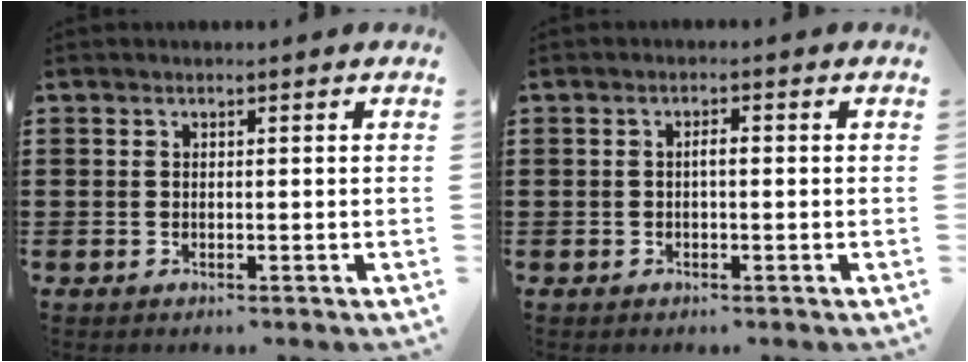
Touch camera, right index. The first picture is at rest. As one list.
[{"total": 1.4, "force": [-0.2, 0.3, 1.3], "torque": [-0.024, 0.002, -0.005]}]